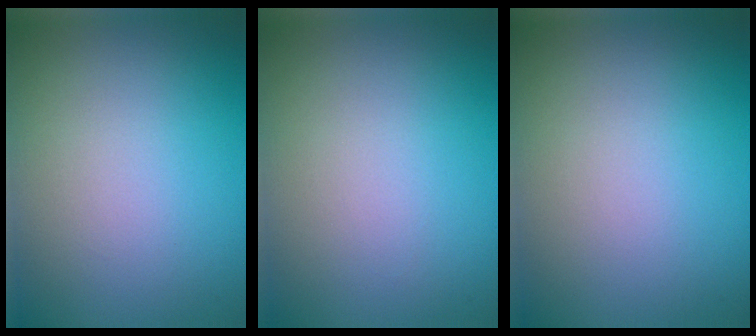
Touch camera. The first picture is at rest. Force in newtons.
{"total": 0.0}
{"total": 0.0}